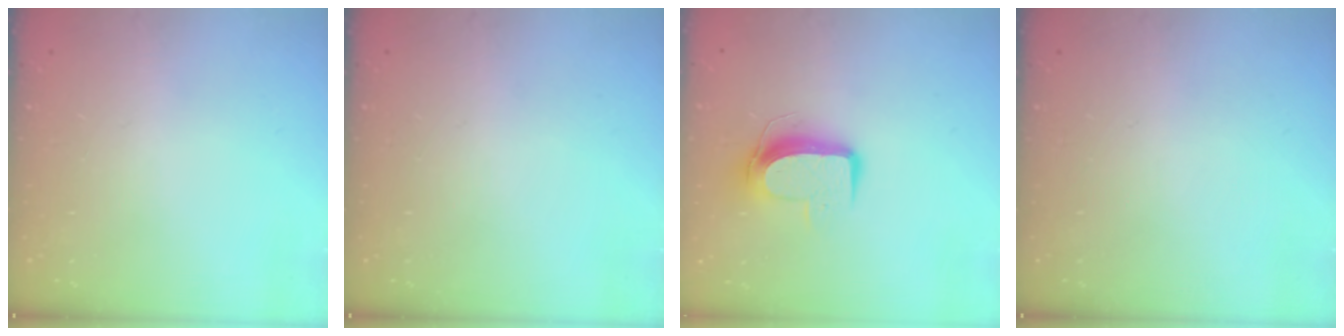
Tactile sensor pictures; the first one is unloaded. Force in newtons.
{"total": 0.0}
{"total": 9.7, "press": 9.7, "slide": 0.8}
{"total": 0.0}